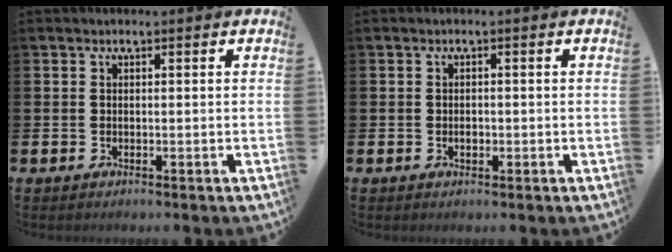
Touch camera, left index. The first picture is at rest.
{"total": 0.9, "force": [-0.1, 0.6, 0.7], "torque": [-0.001, 0.000, -0.005]}